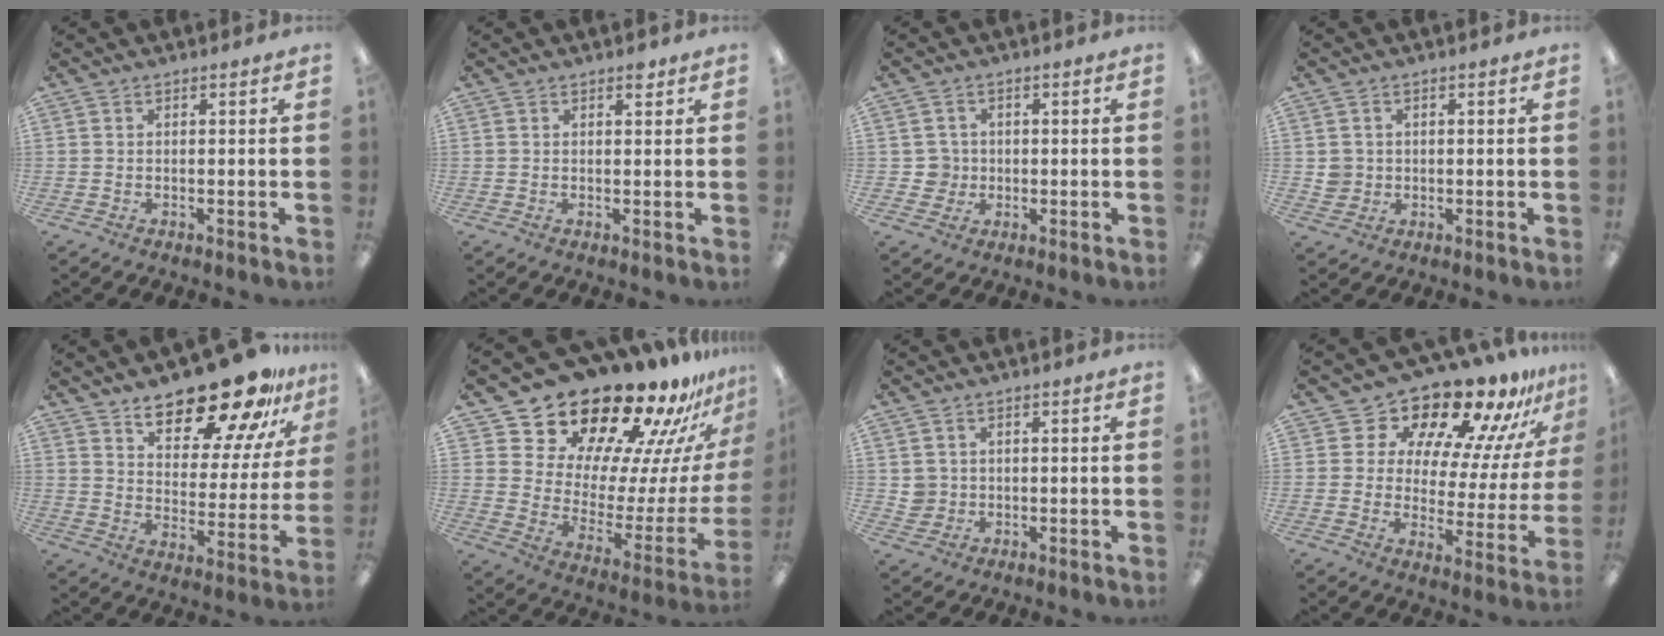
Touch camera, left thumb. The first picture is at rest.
{"total": 1.9, "force": [1.3, 0.8, 1.0], "torque": [-0.006, -0.005, 0.019]}
{"total": 4.2, "force": [0.1, 4.1, 0.4], "torque": [-0.009, 0.007, 0.002]}
{"total": 3.3, "force": [0.2, 3.3, 0.3], "torque": [-0.005, 0.003, 0.003]}
{"total": 20.3, "force": [16.5, 6.6, 9.8], "torque": [-0.149, -0.118, 0.278]}
{"total": 22.1, "force": [19.6, 8.0, 6.2], "torque": [-0.099, -0.165, 0.349]}
{"total": 3.4, "force": [0.6, 3.3, 0.2], "torque": [-0.004, 0.003, 0.010]}
{"total": 14.9, "force": [13.2, 5.4, 4.3], "torque": [-0.087, -0.120, 0.223]}